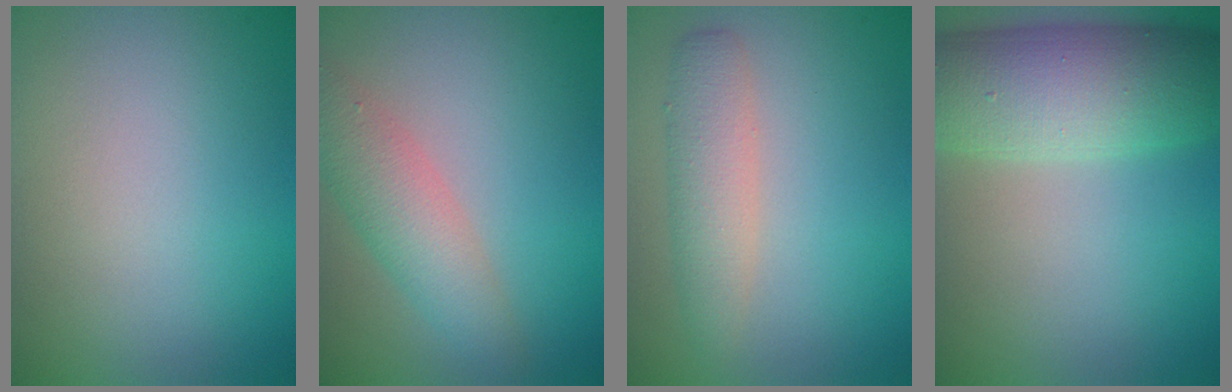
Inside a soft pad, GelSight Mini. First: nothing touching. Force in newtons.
{"total": 4.0, "press": 4.0, "slide": 0.1}
{"total": 2.9, "press": 2.9, "slide": 0.1}
{"total": 8.8, "press": 8.8, "slide": 0.3}